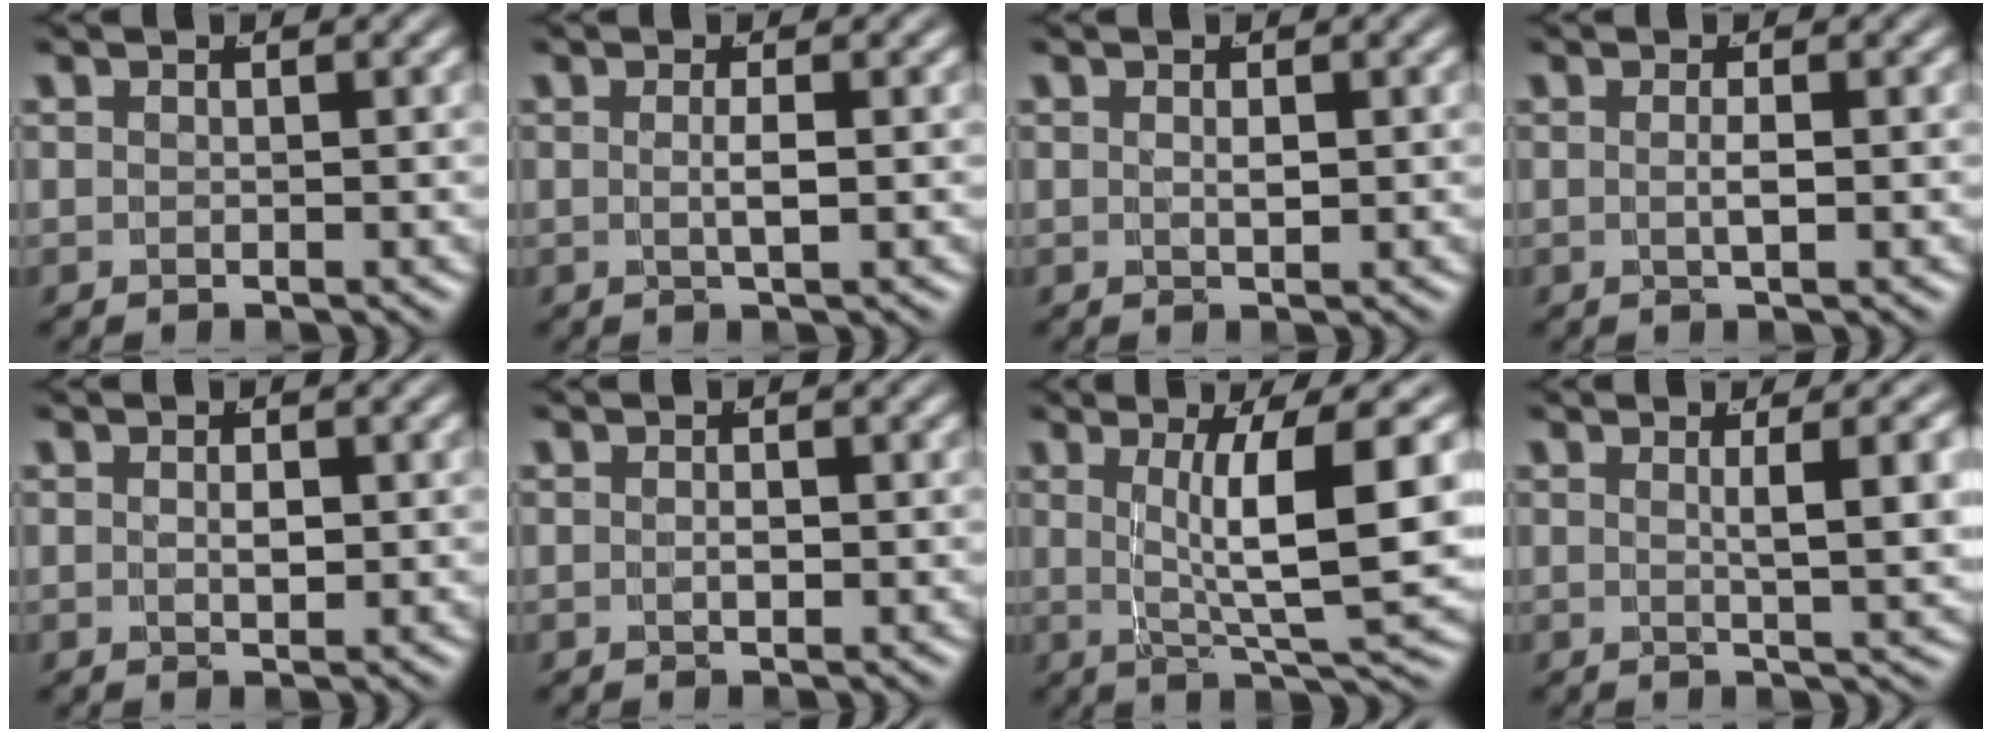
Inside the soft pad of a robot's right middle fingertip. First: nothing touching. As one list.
[{"total": 1.4, "force": [-0.1, -0.5, 1.3], "torque": [-0.026, -0.008, 0.002]}, {"total": 0.8, "force": [0.1, -0.2, 0.8], "torque": [-0.013, -0.010, 0.012]}, {"total": 1.2, "force": [-0.2, -0.4, 1.1], "torque": [-0.022, -0.006, -0.002]}, {"total": 1.0, "force": [0.1, 0.2, 1.0], "torque": [-0.017, -0.013, 0.011]}, {"total": 0.5, "force": [-0.2, 0.0, 0.5], "torque": [-0.013, -0.009, 0.003]}, {"total": 8.0, "force": [1.2, 1.1, 7.8], "torque": [-0.111, -0.010, 0.029]}, {"total": 4.1, "force": [1.2, -0.3, 3.9], "torque": [-0.047, 0.000, 0.021]}]